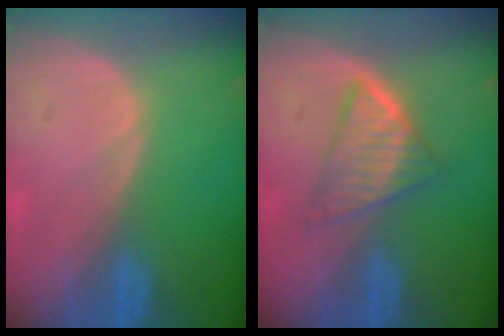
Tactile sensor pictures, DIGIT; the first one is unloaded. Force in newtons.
{"total": 5.4, "press": 5.1, "slide": 1.5}